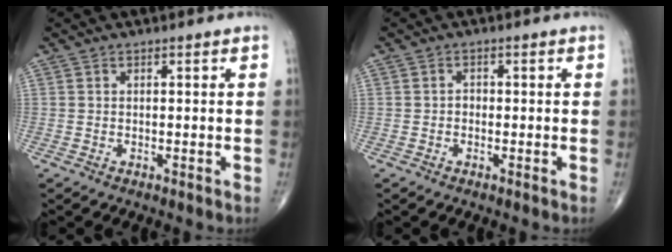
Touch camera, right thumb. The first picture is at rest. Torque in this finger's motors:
{"motor_torque": [0.33, -0.03, 0.31, 0.06, -0.03]}